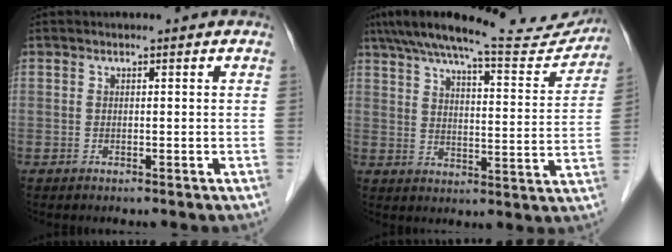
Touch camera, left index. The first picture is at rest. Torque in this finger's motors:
{"motor_torque": [0.89, -1.24, 0.51, 0.10]}